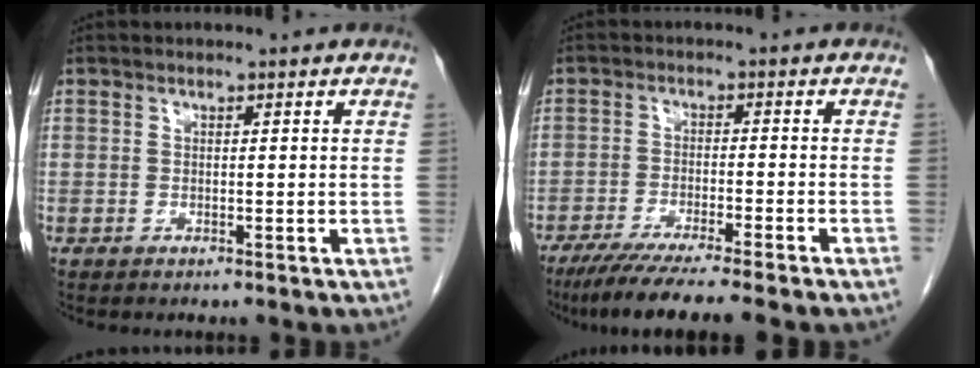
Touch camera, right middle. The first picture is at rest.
{"total": 10.1, "force": [-8.1, -0.6, 5.9], "torque": [-0.079, -0.027, -0.127]}